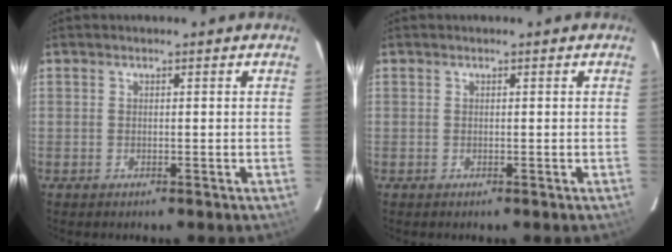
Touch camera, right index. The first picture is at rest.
{"total": 0.0}